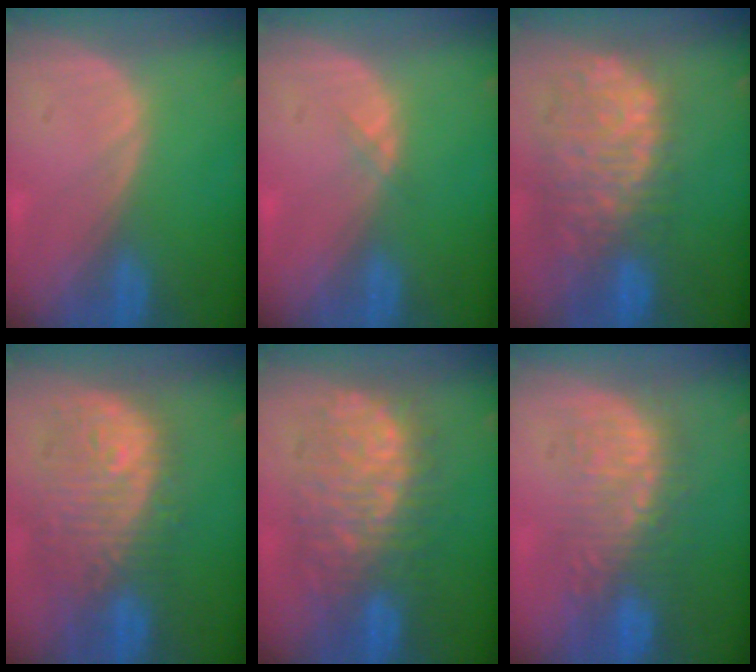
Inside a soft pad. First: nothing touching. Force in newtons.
{"total": 0.6, "press": 0.6, "slide": 0.1}
{"total": 12.0, "press": 9.9, "slide": 6.8}
{"total": 11.5, "press": 10.6, "slide": 4.5}
{"total": 11.1, "press": 11.0, "slide": 1.2}
{"total": 9.3, "press": 8.7, "slide": 3.4}